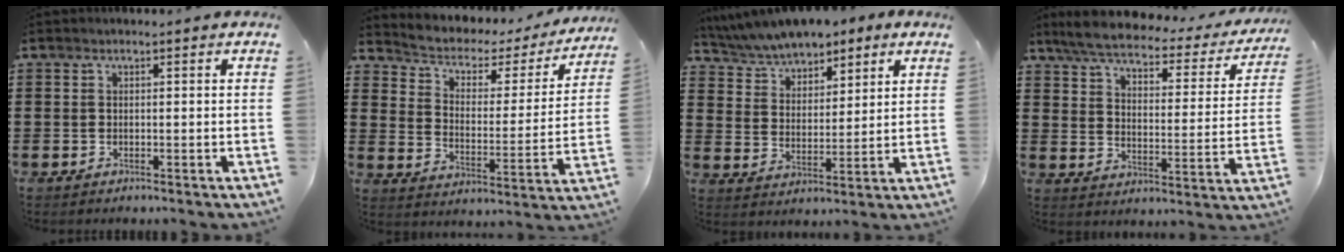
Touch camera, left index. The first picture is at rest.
{"total": 3.2, "force": [2.2, 2.3, 0.8], "torque": [-0.037, -0.018, 0.025]}
{"total": 5.9, "force": [5.4, 2.1, 1.2], "torque": [-0.055, -0.018, 0.096]}
{"total": 5.0, "force": [4.5, 1.0, 2.1], "torque": [-0.064, -0.025, 0.072]}